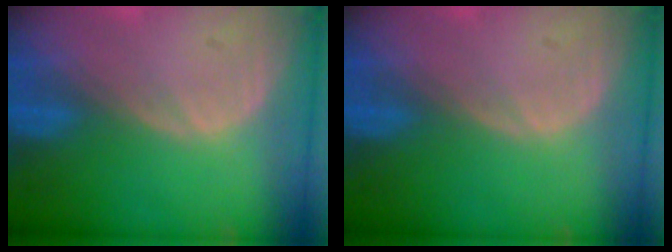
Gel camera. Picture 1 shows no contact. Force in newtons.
{"total": 0.0}